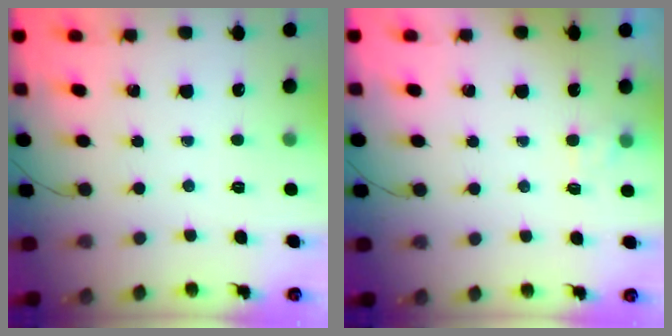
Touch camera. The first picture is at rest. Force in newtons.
{"total": 1.9, "press": 1.4, "slide": 1.2}